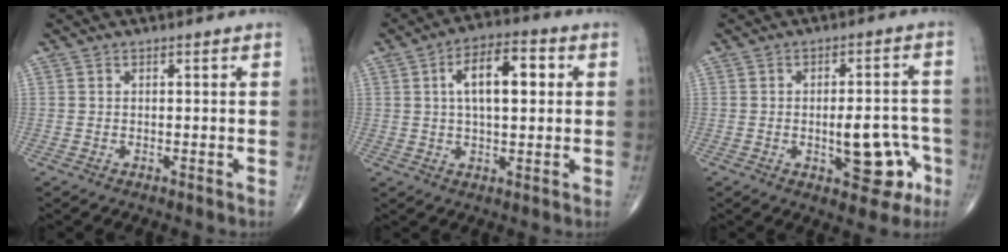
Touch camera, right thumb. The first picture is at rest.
{"total": 10.9, "force": [2.2, 4.9, 9.4], "torque": [-0.143, 0.014, 0.031]}
{"total": 10.4, "force": [-3.3, 4.8, 8.6], "torque": [-0.084, 0.028, -0.034]}